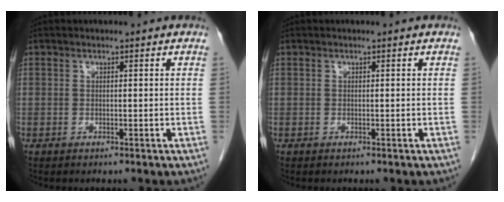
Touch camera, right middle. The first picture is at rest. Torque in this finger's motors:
{"motor_torque": [0.02, -0.06, 0.01, 0.00]}